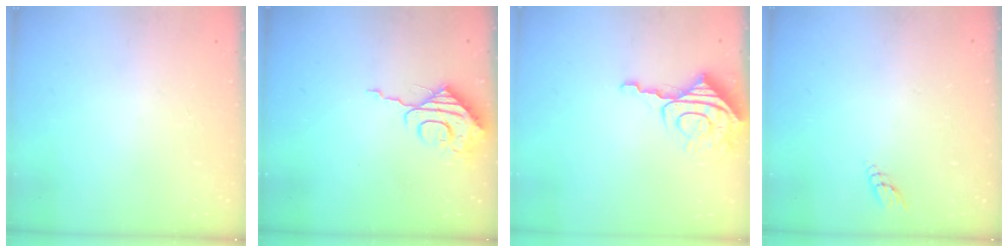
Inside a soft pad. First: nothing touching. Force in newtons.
{"total": 9.4, "press": 9.4, "slide": 0.7}
{"total": 9.6, "press": 9.5, "slide": 0.9}
{"total": 2.8, "press": 2.8, "slide": 0.3}